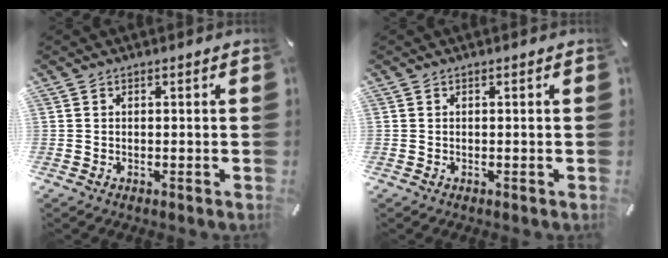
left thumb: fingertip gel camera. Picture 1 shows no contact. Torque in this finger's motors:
{"motor_torque": [-0.01, 0.01, 0.00, 0.00, 0.00]}